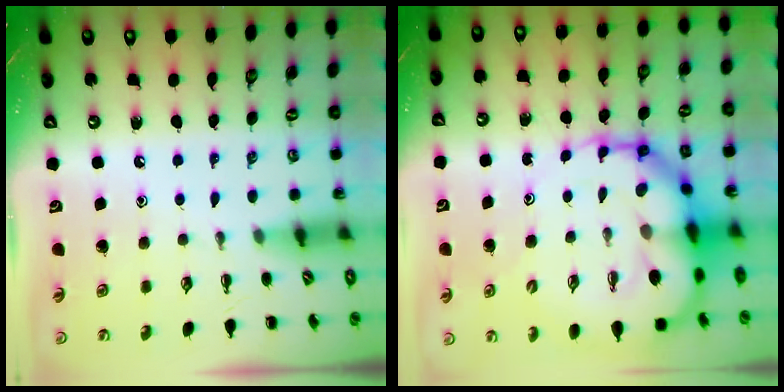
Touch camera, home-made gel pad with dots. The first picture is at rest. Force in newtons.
{"total": 19.4, "press": 18.7, "slide": 5.1}